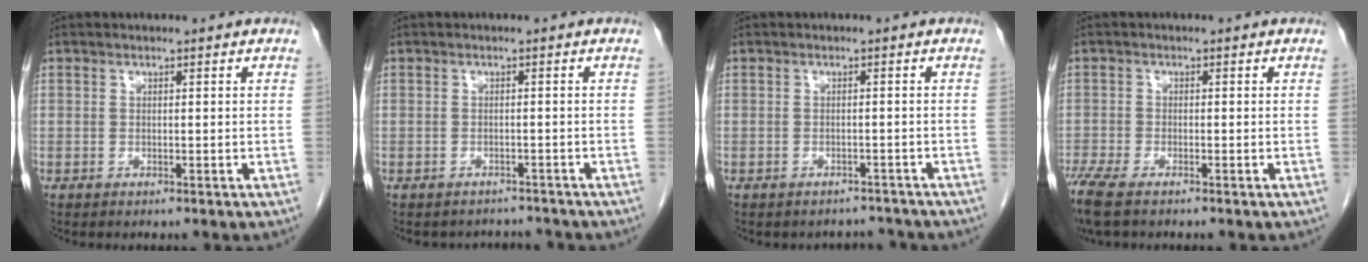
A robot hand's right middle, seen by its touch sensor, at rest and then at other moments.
{"total": 3.4, "force": [-3.2, 1.1, -0.4], "torque": [0.004, 0.004, -0.042]}
{"total": 3.2, "force": [-2.9, 1.2, -0.5], "torque": [0.009, 0.006, -0.038]}
{"total": 5.9, "force": [-4.6, 1.4, 3.6], "torque": [-0.074, -0.016, -0.083]}